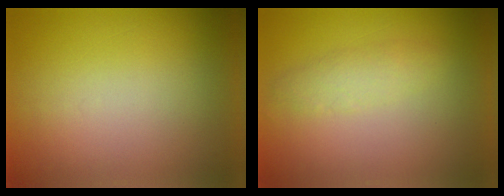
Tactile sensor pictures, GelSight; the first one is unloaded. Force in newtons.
{"total": 2.4}